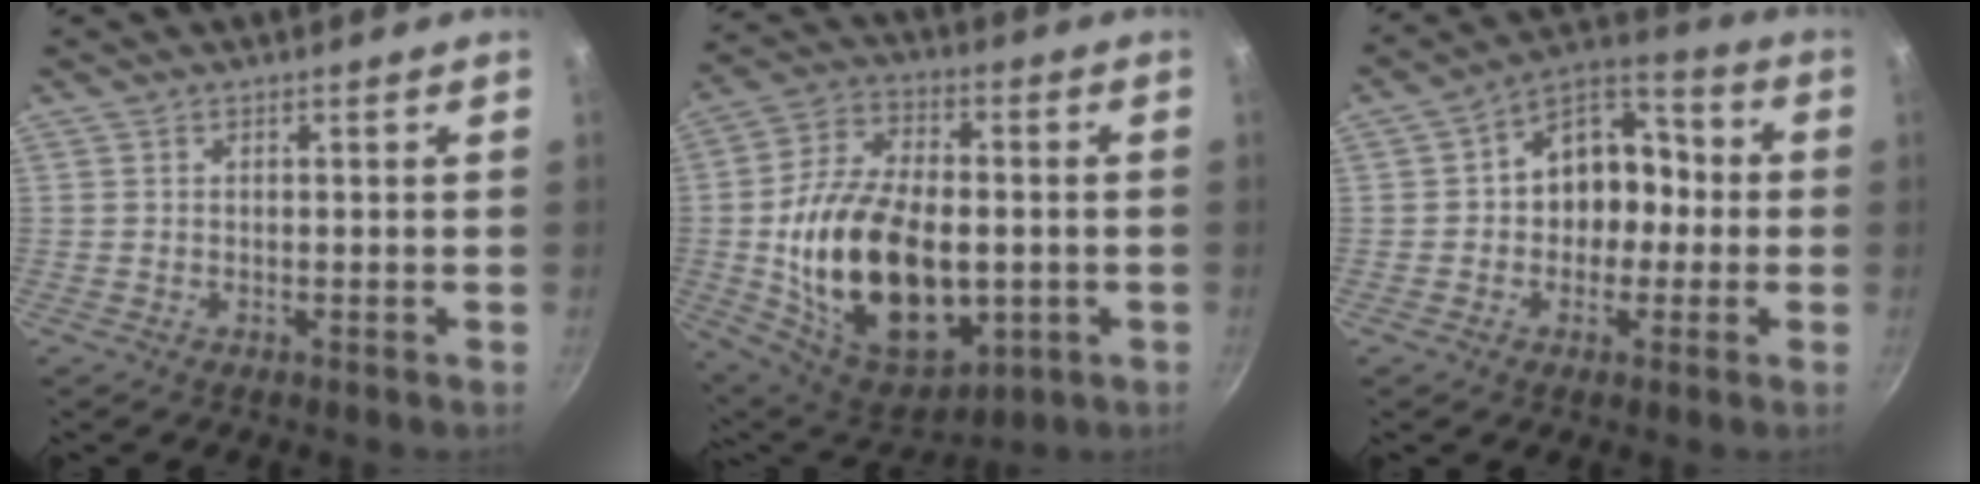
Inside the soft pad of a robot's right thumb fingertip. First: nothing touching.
{"total": 26.7, "force": [-3.1, 16.2, 21.0], "torque": [-0.356, 0.011, -0.037]}
{"total": 12.3, "force": [-0.6, 9.9, 7.3], "torque": [-0.044, 0.047, -0.023]}